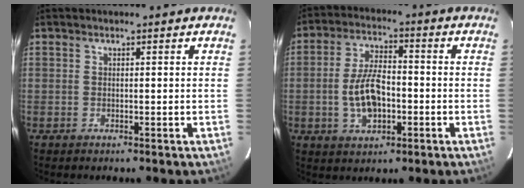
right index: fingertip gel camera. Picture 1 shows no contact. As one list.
[{"total": 9.6, "force": [-2.1, 4.9, 7.9], "torque": [-0.157, 0.008, -0.031]}]